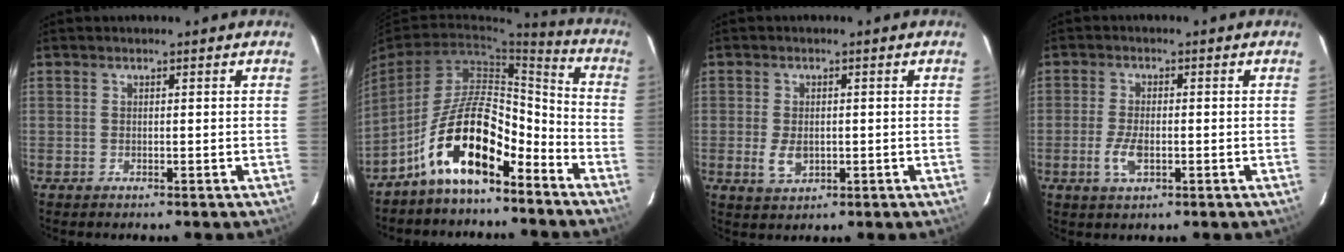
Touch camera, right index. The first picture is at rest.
{"total": 12.8, "force": [-9.1, 4.2, 8.0], "torque": [-0.147, 0.020, -0.162]}
{"total": 4.1, "force": [-0.8, 2.6, 3.1], "torque": [-0.062, -0.005, -0.009]}
{"total": 4.6, "force": [-1.5, 2.0, 3.9], "torque": [-0.087, -0.004, -0.028]}